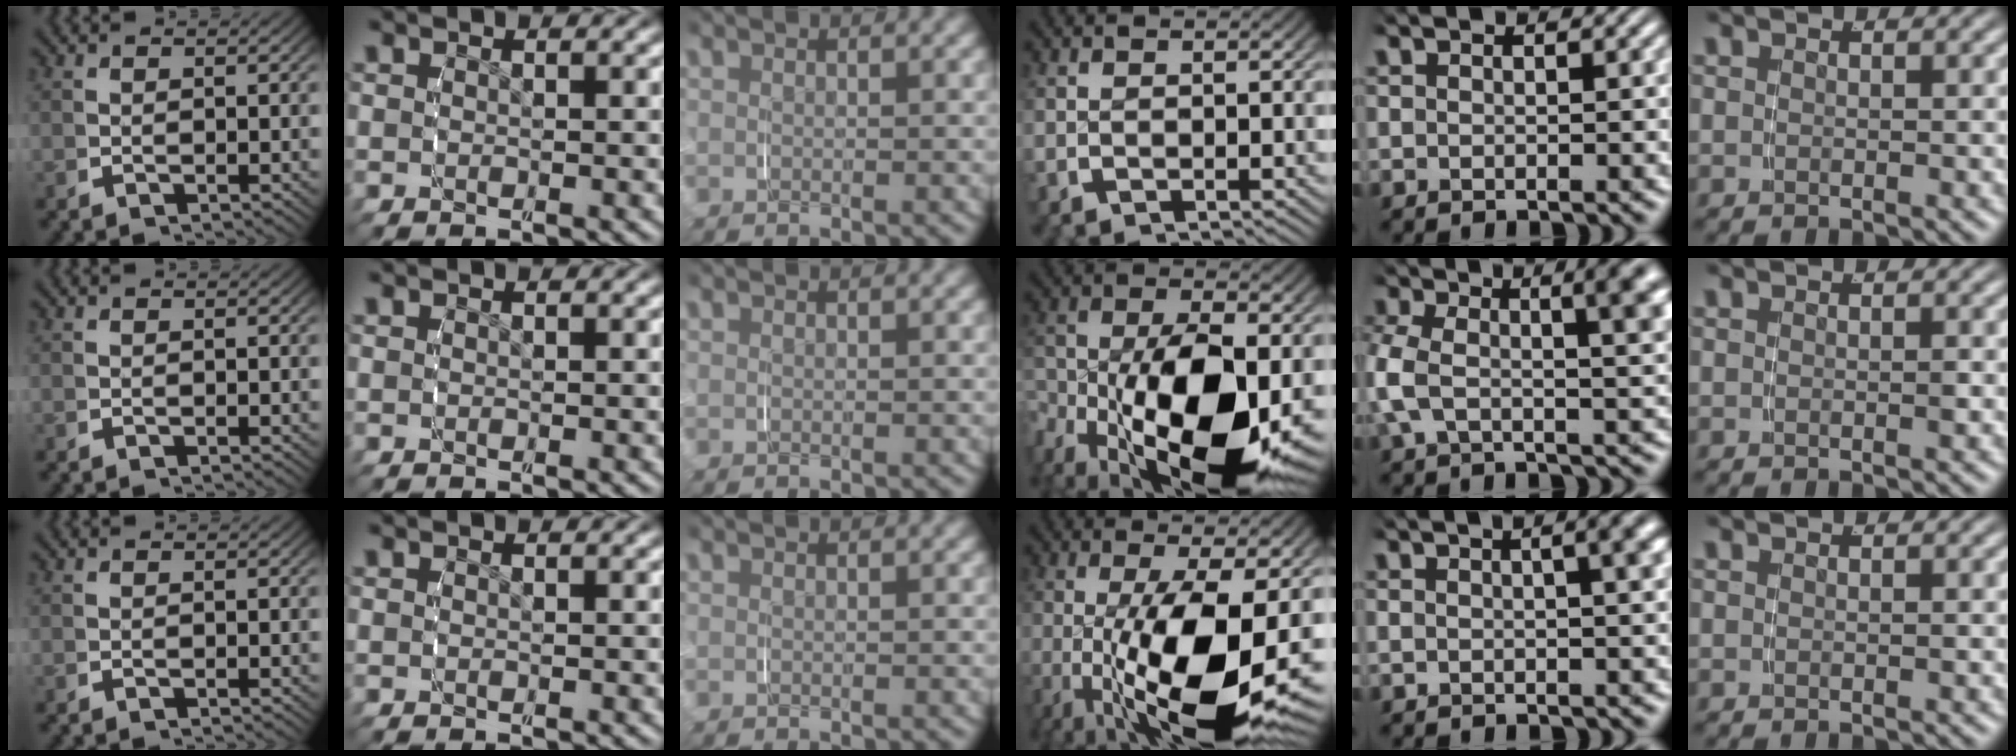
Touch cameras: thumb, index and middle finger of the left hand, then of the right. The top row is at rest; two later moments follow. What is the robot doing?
{"motion": "grasp_and_lifting", "object": "jar lid"}